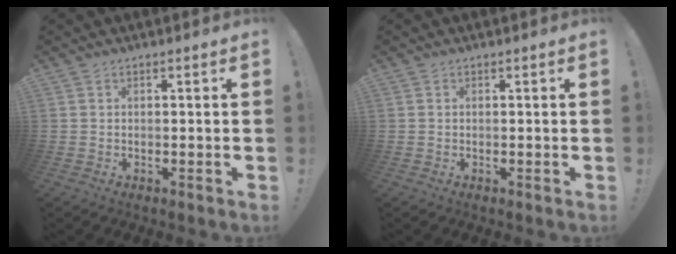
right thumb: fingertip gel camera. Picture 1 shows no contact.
{"total": 0.0}